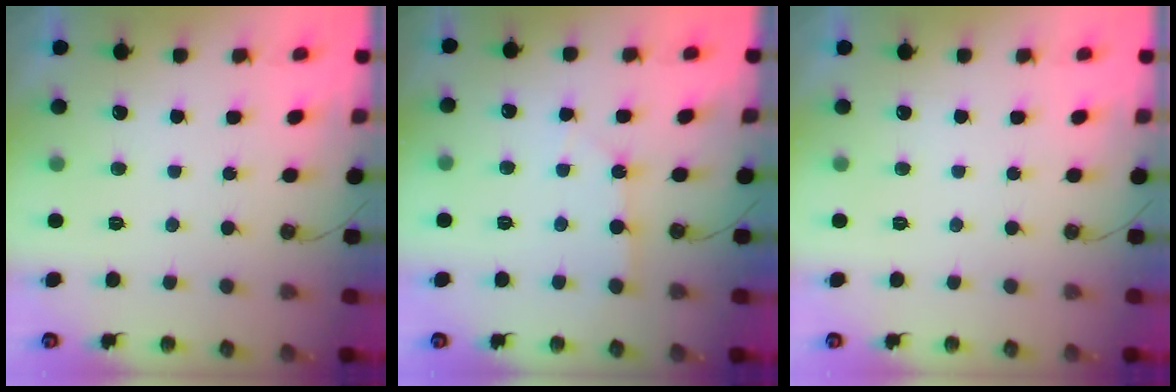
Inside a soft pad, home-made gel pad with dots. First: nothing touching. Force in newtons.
{"total": 2.1, "press": 2.1, "slide": 0.3}
{"total": 0.0}